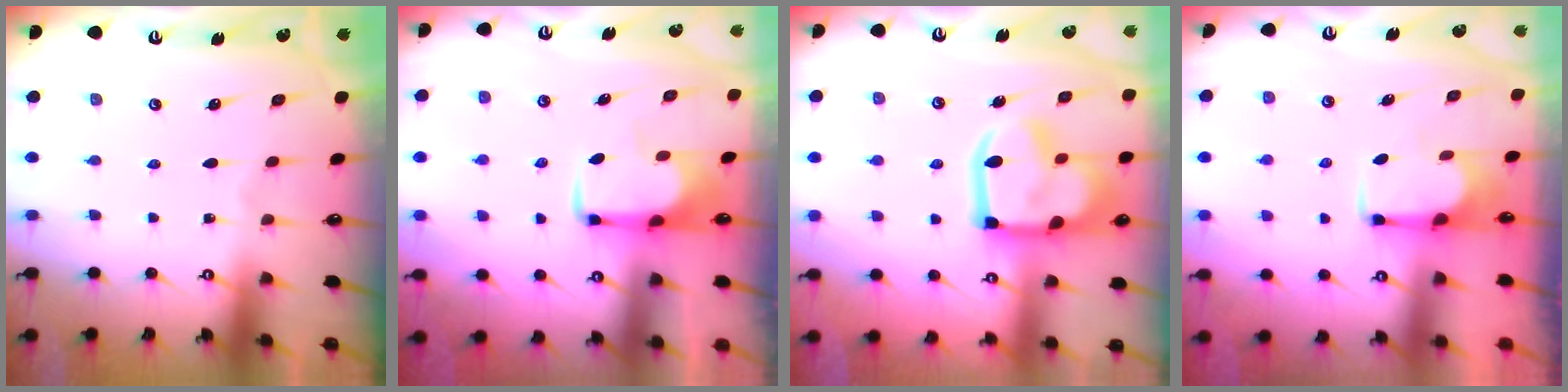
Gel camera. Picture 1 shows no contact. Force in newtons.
{"total": 2.0, "press": 1.9, "slide": 0.5}
{"total": 21.7, "press": 21.7, "slide": 1.7}
{"total": 1.8, "press": 1.6, "slide": 0.8}